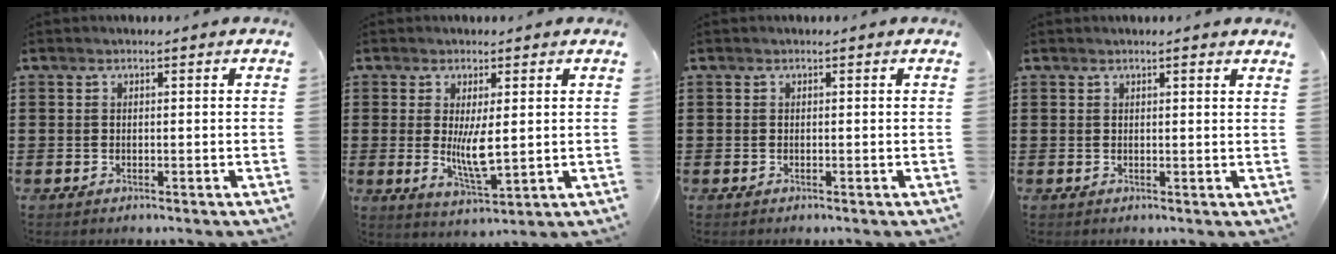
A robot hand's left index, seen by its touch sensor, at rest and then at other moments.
{"total": 6.0, "force": [0.7, 1.7, 5.7], "torque": [-0.106, -0.009, 0.009]}
{"total": 0.0}
{"total": 1.1, "force": [0.8, -0.1, 0.7], "torque": [-0.016, -0.003, 0.015]}